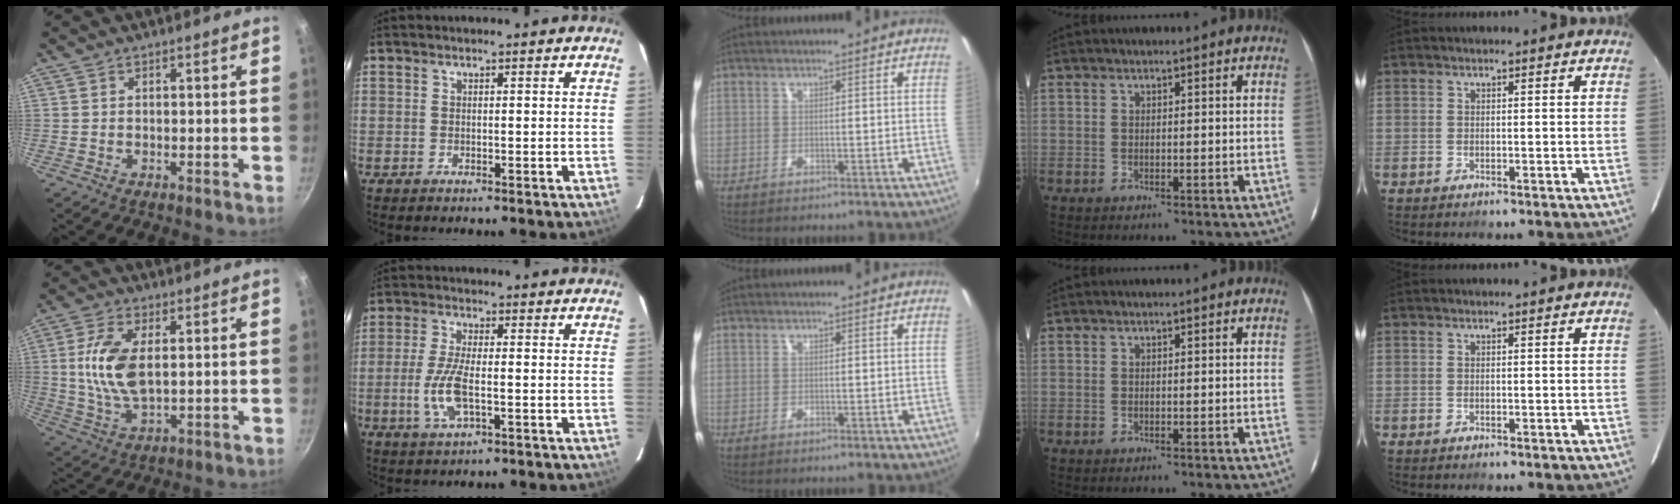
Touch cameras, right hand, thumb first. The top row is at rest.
{"thumb": {"total": 10.7, "force": [1.4, 5.3, 9.2], "torque": [-0.185, -0.002, 0.029]}, "index": {"total": 7.8, "force": [-2.0, 2.5, 7.1], "torque": [-0.153, -0.005, -0.041]}}